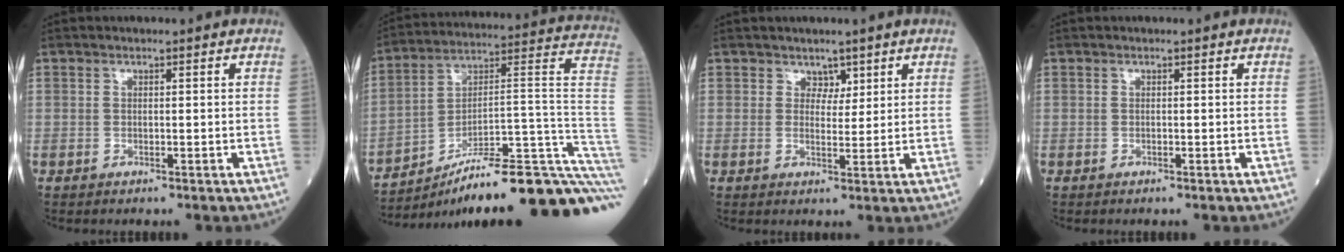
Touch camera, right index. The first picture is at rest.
{"total": 28.3, "force": [-21.1, 1.1, 18.8], "torque": [-0.145, 0.036, -0.308]}
{"total": 2.4, "force": [1.8, 1.6, 0.6], "torque": [-0.002, -0.003, 0.029]}
{"total": 0.0}